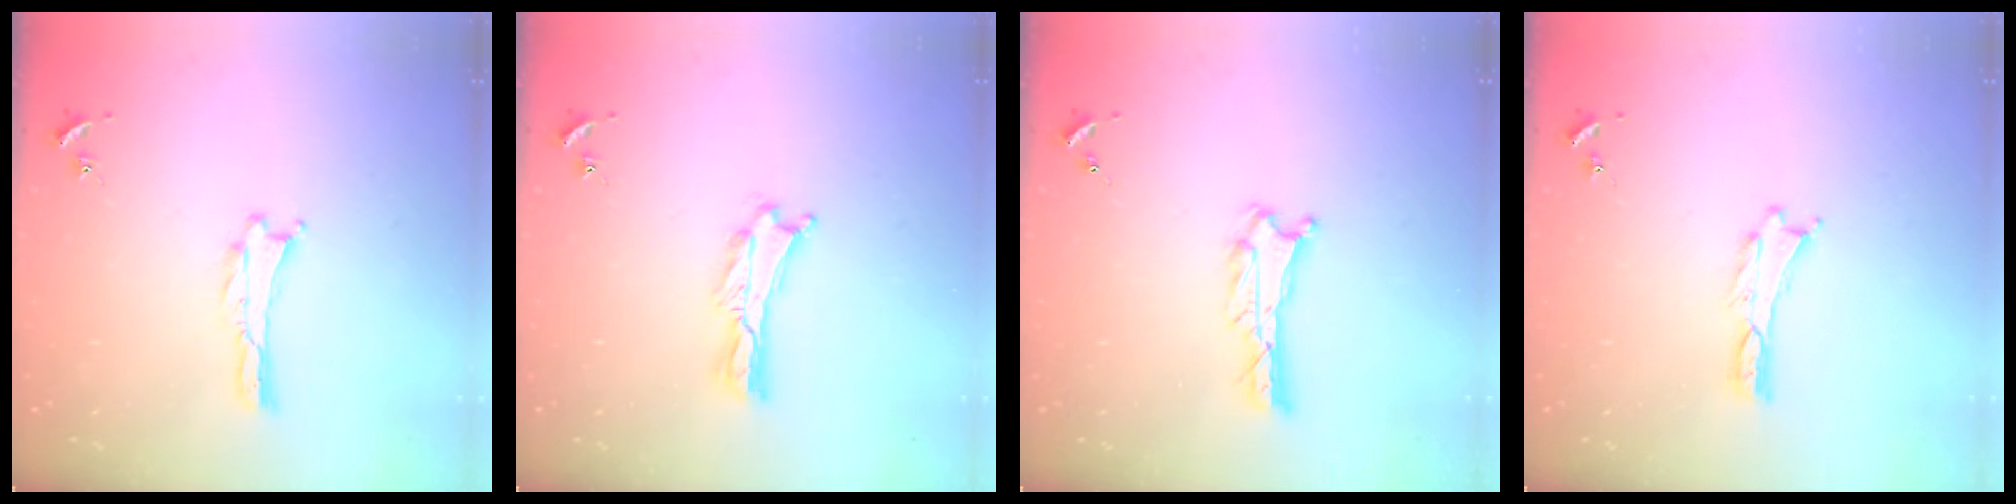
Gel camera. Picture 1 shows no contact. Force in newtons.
{"total": 0.7, "press": 0.6, "slide": 0.2}
{"total": 0.7, "press": 0.7, "slide": 0.1}
{"total": 0.0}